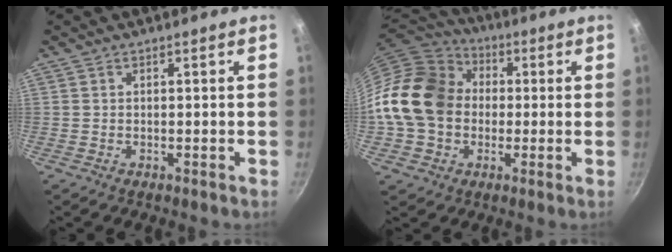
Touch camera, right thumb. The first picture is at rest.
{"total": 19.0, "force": [0.4, 15.6, 10.8], "torque": [-0.184, 0.042, 0.000]}